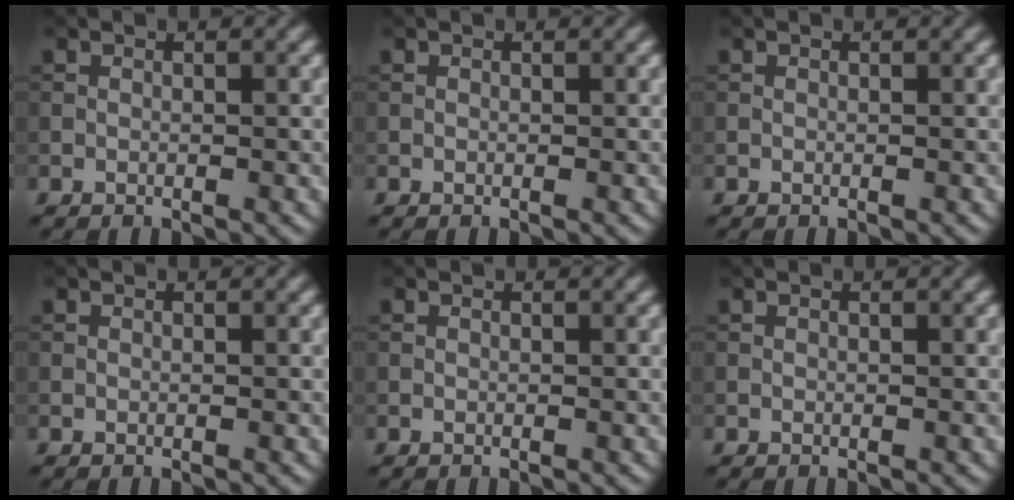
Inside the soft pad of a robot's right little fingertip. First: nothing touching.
{"total": 0.0}
{"total": 0.0}
{"total": 0.0}
{"total": 0.0}
{"total": 0.0}